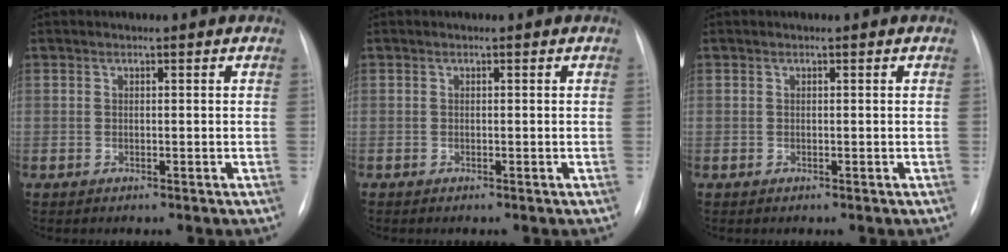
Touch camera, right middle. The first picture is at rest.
{"total": 0.0}
{"total": 0.0}